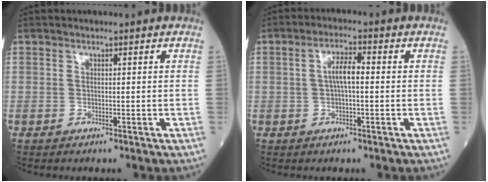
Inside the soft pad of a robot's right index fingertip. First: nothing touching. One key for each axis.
{"total": 3.8, "fx": 0.1, "fy": 0.9, "fz": 3.7, "tx": -0.069, "ty": 0.012, "tz": 0.000}